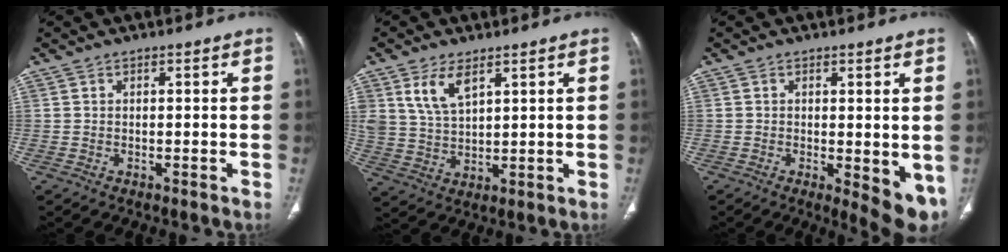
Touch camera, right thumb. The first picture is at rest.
{"total": 7.1, "force": [3.9, 3.6, 4.7], "torque": [-0.085, -0.019, 0.086]}
{"total": 7.4, "force": [-0.9, 2.6, 6.9], "torque": [-0.086, -0.021, -0.007]}